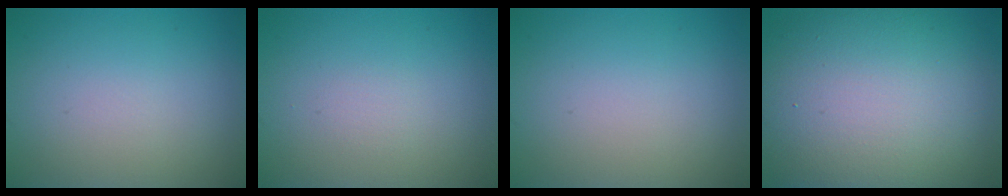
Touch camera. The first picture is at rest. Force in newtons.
{"total": 0.6, "press": 0.6, "slide": 0.0}
{"total": 0.0}
{"total": 16.2, "press": 16.1, "slide": 1.0}